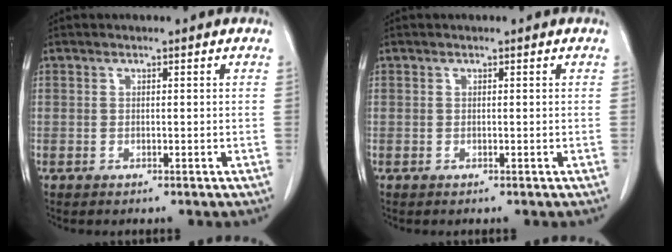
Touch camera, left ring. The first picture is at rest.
{"total": 0.0}